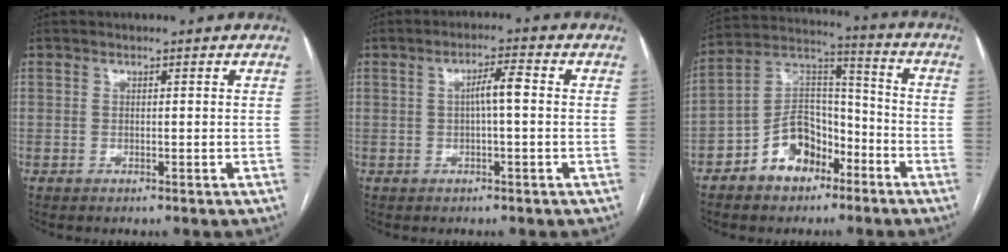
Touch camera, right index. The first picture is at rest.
{"total": 3.6, "force": [0.1, 0.5, 3.6], "torque": [-0.061, 0.010, 0.003]}
{"total": 11.1, "force": [-6.0, 7.2, 5.8], "torque": [-0.115, 0.036, -0.105]}